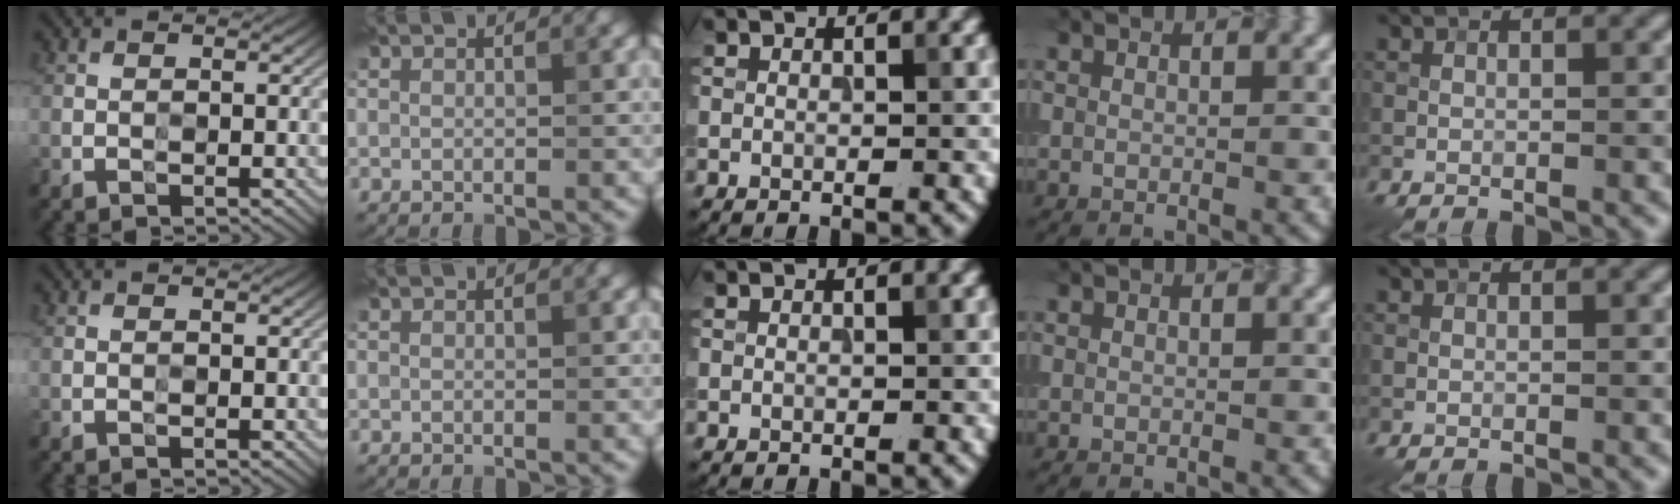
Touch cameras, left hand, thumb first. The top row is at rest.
{}